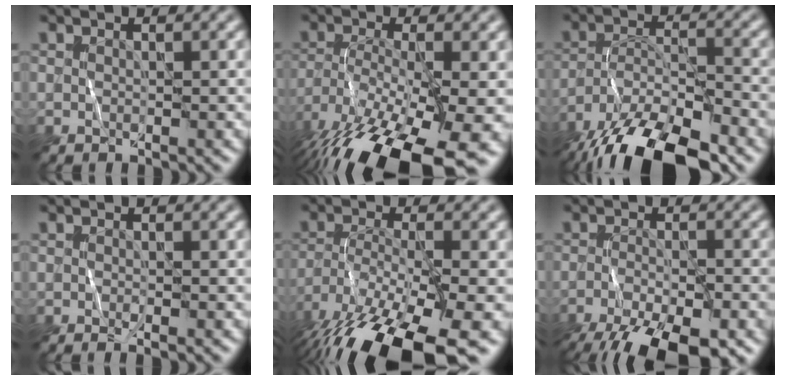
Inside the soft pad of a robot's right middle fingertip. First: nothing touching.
{"total": 15.7, "force": [-10.3, 4.6, 10.9], "torque": [-0.212, -0.041, -0.160]}
{"total": 14.5, "force": [-11.2, 4.2, 8.3], "torque": [-0.167, -0.034, -0.182]}
{"total": 0.7, "force": [-0.3, 0.1, 0.6], "torque": [-0.008, -0.004, -0.007]}
{"total": 14.1, "force": [-9.5, 3.9, 9.7], "torque": [-0.204, -0.028, -0.156]}
{"total": 11.4, "force": [-8.1, 3.8, 7.2], "torque": [-0.137, -0.049, -0.115]}